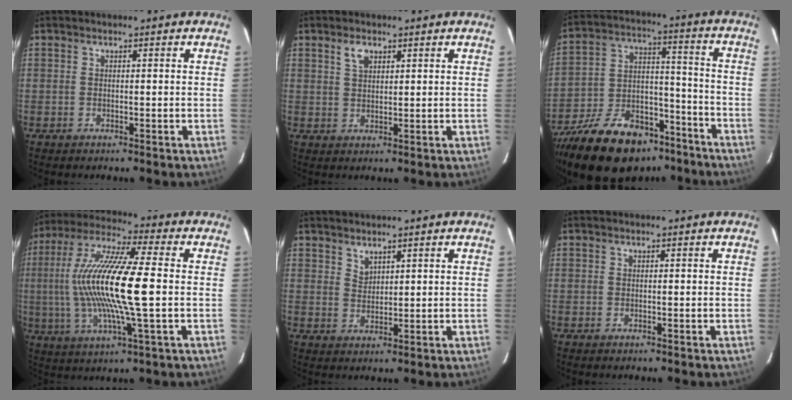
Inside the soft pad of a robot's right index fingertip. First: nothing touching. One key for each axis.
{"total": 2.9, "fx": 1.7, "fy": 1.6, "fz": 1.8, "tx": -0.031, "ty": 0.006, "tz": 0.032}
{"total": 26.3, "fx": -19.0, "fy": 12.7, "fz": 13.0, "tx": -0.270, "ty": 0.014, "tz": -0.288}
{"total": 18.9, "fx": -0.3, "fy": 2.2, "fz": 18.7, "tx": -0.358, "ty": 0.000, "tz": -0.010}
{"total": 2.3, "fx": 2.0, "fy": 0.9, "fz": 0.5, "tx": -0.005, "ty": 0.003, "tz": 0.038}
{"total": 0.0}